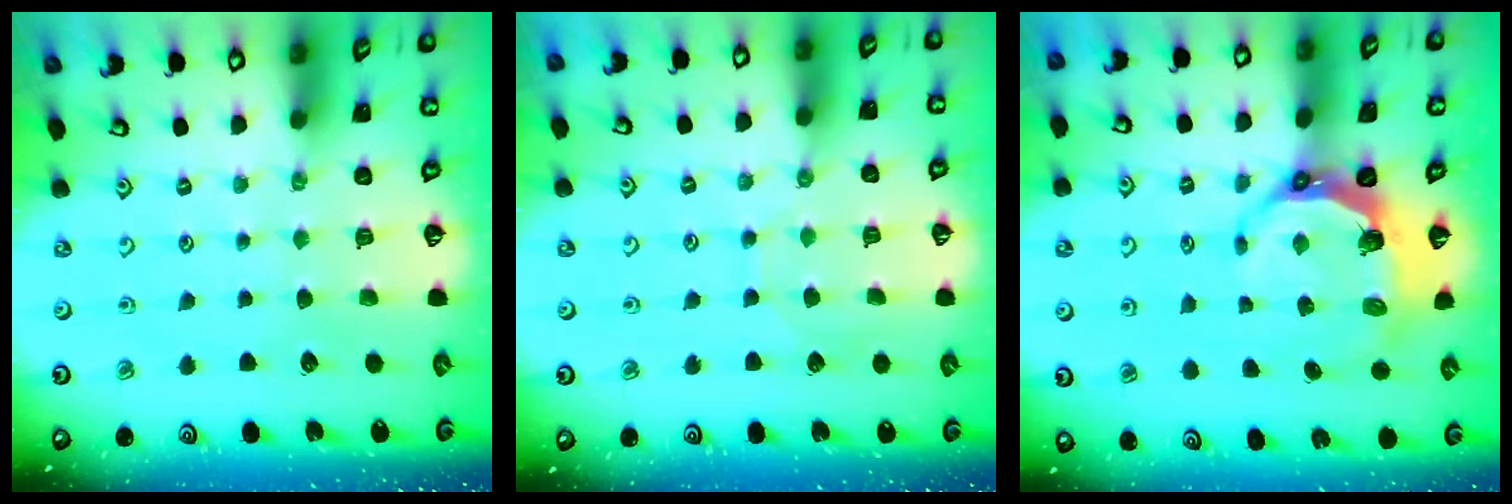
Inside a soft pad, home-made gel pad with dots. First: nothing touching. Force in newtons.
{"total": 5.4, "press": 5.4, "slide": 0.6}
{"total": 7.0, "press": 5.6, "slide": 4.2}